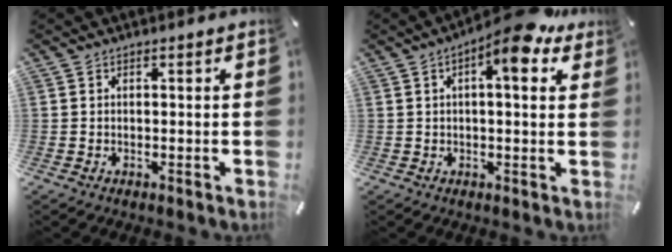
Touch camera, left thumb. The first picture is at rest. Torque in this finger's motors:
{"motor_torque": [0.89, 0.88, 1.14, -1.06, 0.28]}